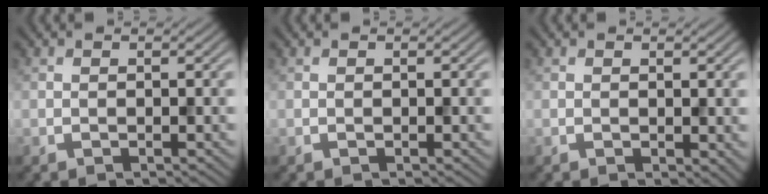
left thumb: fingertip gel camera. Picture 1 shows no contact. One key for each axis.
{"total": 0.0}
{"total": 1.2, "fx": 0.1, "fy": 0.8, "fz": 0.9, "tx": -0.011, "ty": -0.004, "tz": 0.006}